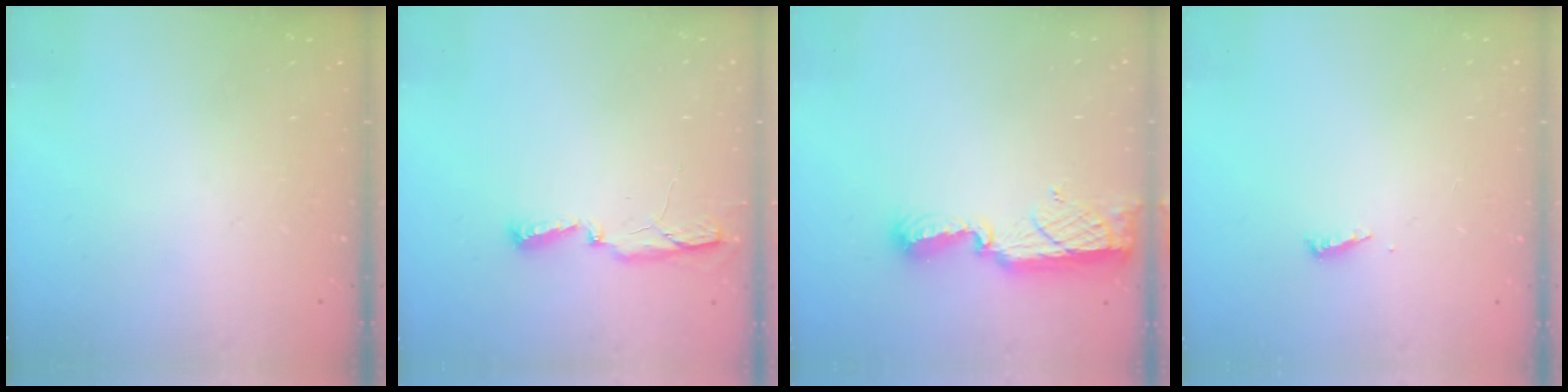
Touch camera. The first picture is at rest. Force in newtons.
{"total": 5.0, "press": 4.9, "slide": 0.9}
{"total": 11.4, "press": 10.2, "slide": 4.9}
{"total": 3.6, "press": 3.6, "slide": 0.4}